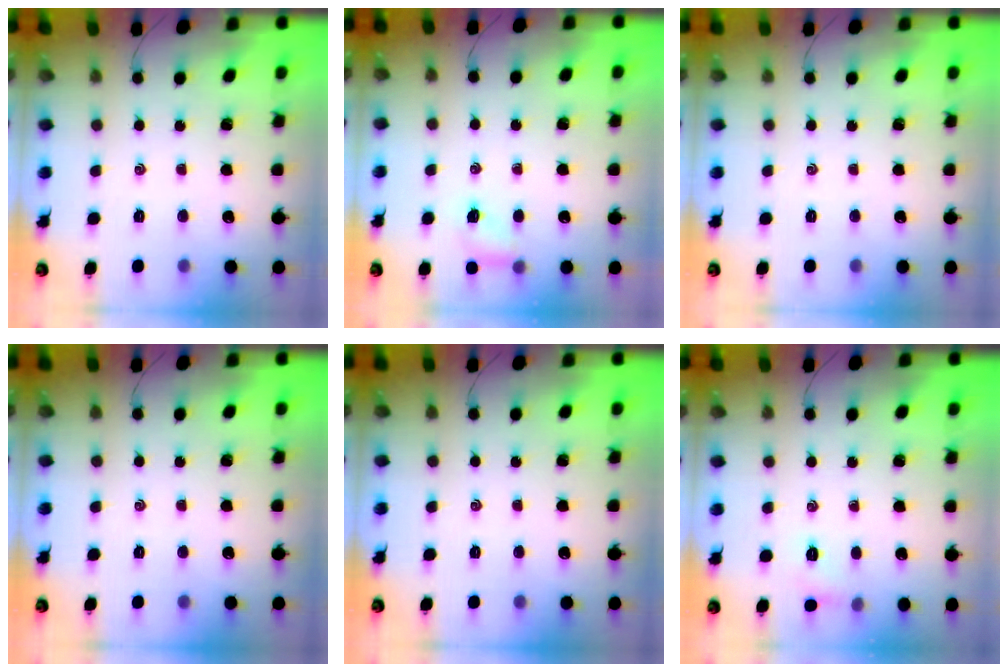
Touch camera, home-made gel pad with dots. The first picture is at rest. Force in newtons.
{"total": 5.9, "press": 5.7, "slide": 1.6}
{"total": 0.0}
{"total": 0.0}
{"total": 0.0}
{"total": 5.0, "press": 4.7, "slide": 1.6}